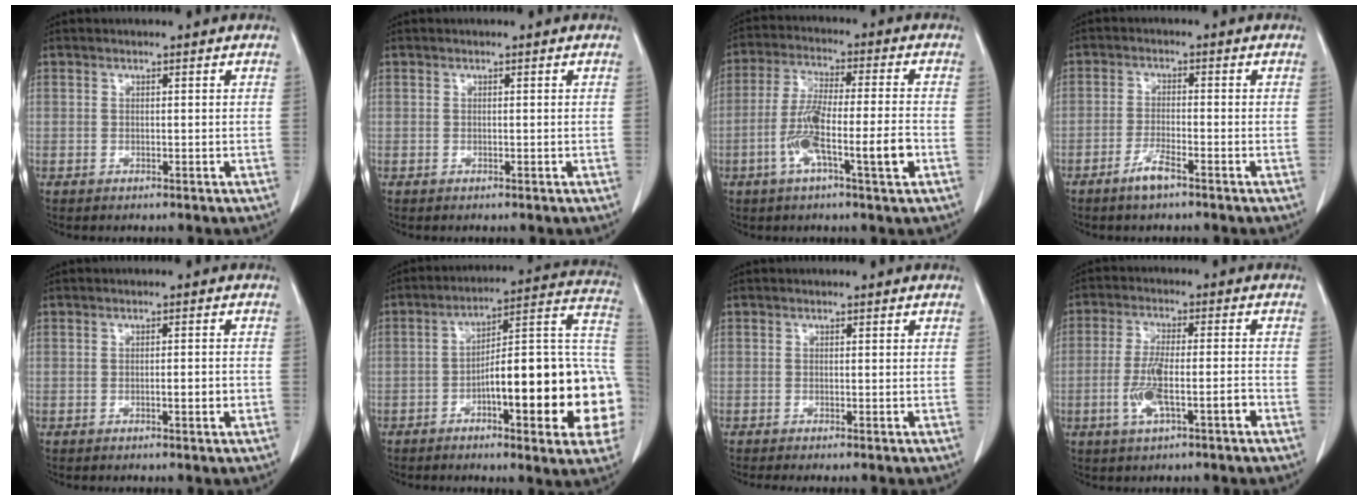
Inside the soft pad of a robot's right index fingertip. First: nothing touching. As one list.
[{"total": 0.0}, {"total": 11.0, "force": [-3.7, 1.0, 10.3], "torque": [-0.190, 0.002, -0.067]}, {"total": 3.5, "force": [-2.5, 0.3, 2.5], "torque": [-0.052, -0.002, -0.047]}, {"total": 2.1, "force": [-0.6, 0.4, 2.0], "torque": [-0.032, 0.000, -0.008]}, {"total": 23.3, "force": [-5.1, 4.5, 22.3], "torque": [-0.231, 0.031, -0.062]}, {"total": 0.7, "force": [-0.6, -0.1, 0.5], "torque": [-0.011, -0.002, -0.011]}, {"total": 7.7, "force": [-2.9, 1.5, 6.9], "torque": [-0.134, 0.005, -0.048]}]